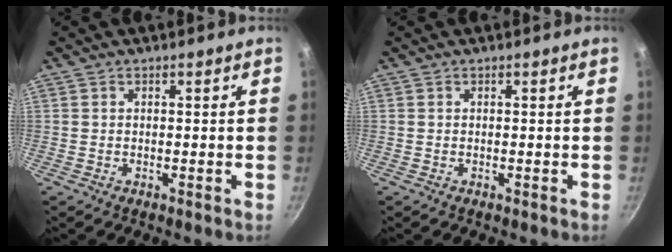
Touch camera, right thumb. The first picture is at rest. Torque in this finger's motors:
{"motor_torque": [0.01, 0.01, 0.00, 0.00, 0.02]}